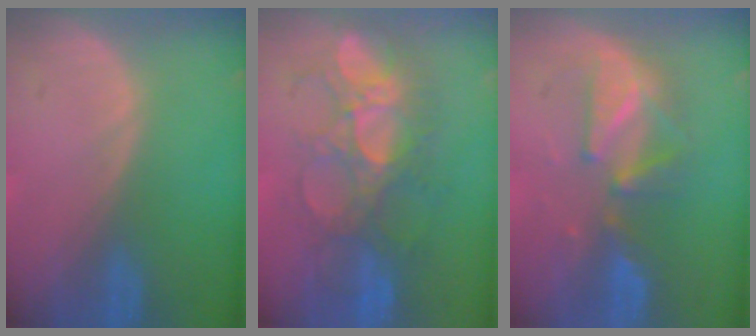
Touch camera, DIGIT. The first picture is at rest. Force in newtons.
{"total": 8.9, "press": 8.8, "slide": 1.7}
{"total": 6.2, "press": 6.2, "slide": 0.6}